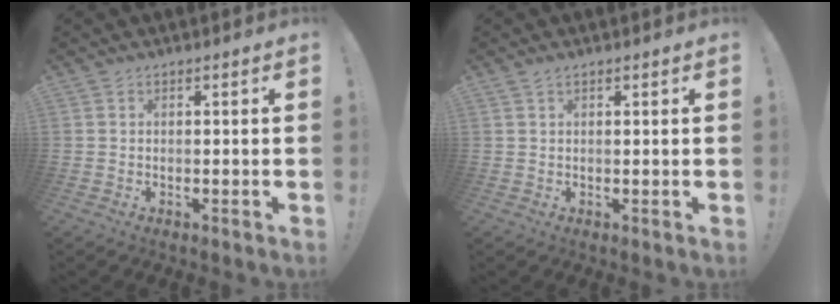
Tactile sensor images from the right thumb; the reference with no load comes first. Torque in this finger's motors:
{"motor_torque": [0.10, -0.03, 0.07, 0.13, 0.01]}